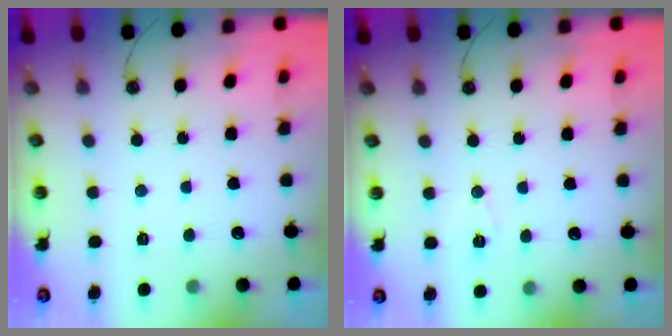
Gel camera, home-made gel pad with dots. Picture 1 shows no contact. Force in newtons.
{"total": 5.6, "press": 5.0, "slide": 2.5}